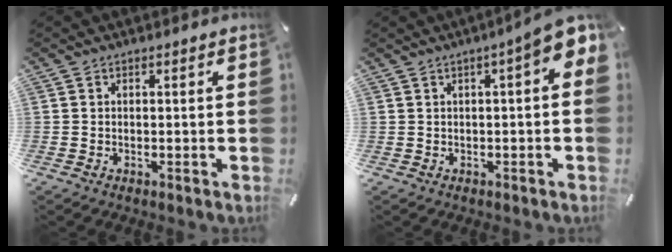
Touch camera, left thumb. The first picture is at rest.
{"total": 6.1, "force": [2.3, 1.5, 5.4], "torque": [-0.087, -0.012, 0.037]}